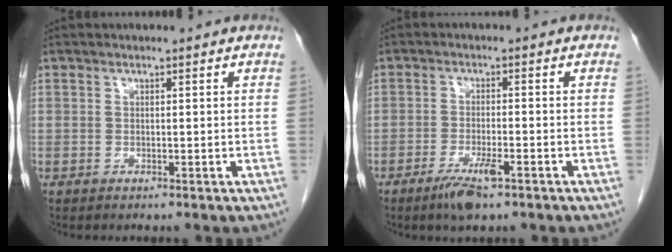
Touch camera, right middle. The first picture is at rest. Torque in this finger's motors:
{"motor_torque": [-0.01, -0.16, 0.06, 0.03]}